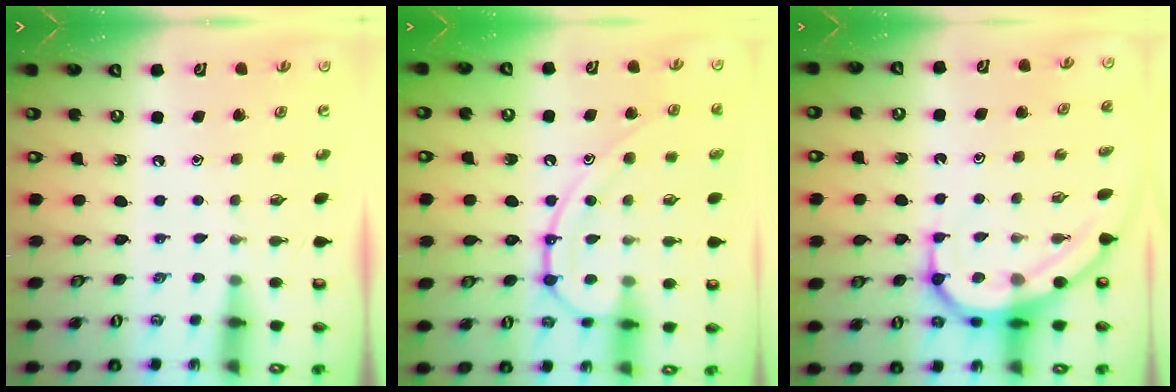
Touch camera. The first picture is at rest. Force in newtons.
{"total": 13.2, "press": 13.1, "slide": 1.4}
{"total": 9.4, "press": 9.4, "slide": 1.0}